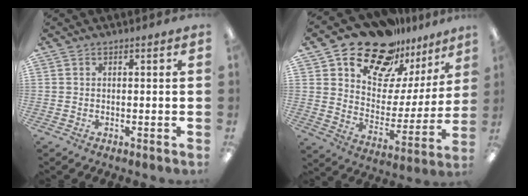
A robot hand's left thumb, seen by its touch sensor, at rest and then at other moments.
{"total": 19.7, "force": [15.6, 9.8, 7.0], "torque": [-0.126, -0.113, 0.276]}